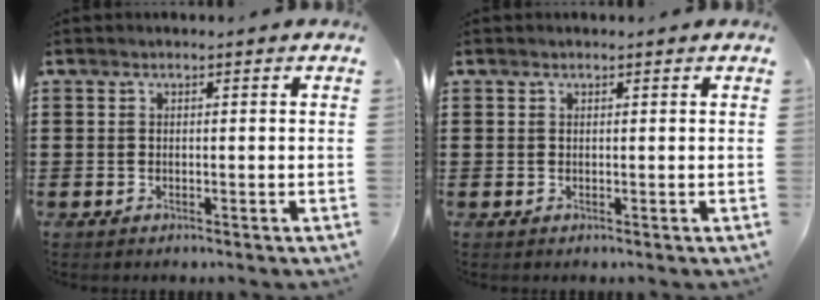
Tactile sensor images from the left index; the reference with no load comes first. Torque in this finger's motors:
{"motor_torque": [0.02, 0.61, -0.01, -0.01]}